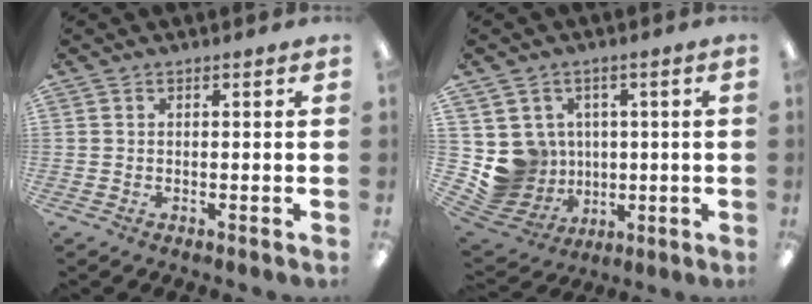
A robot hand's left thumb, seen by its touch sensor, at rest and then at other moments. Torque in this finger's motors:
{"motor_torque": [-0.02, 0.11, 0.36, -0.52, 0.00]}